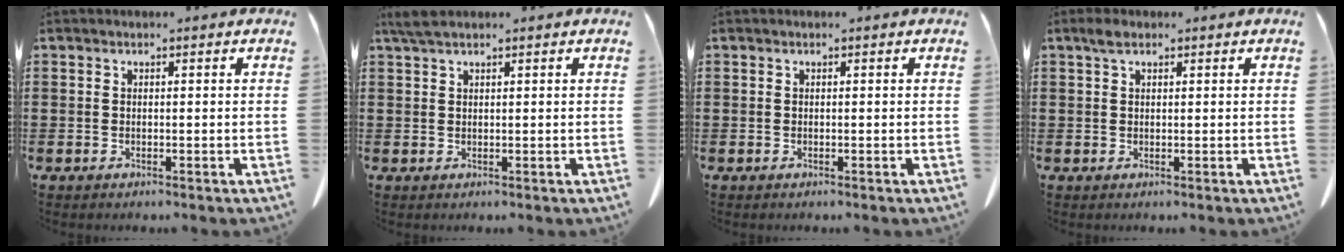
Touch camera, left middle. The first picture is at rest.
{"total": 2.1, "force": [1.5, 0.4, 1.4], "torque": [-0.032, 0.001, 0.028]}
{"total": 0.0}
{"total": 2.3, "force": [1.3, 1.1, 1.5], "torque": [-0.036, 0.007, 0.023]}